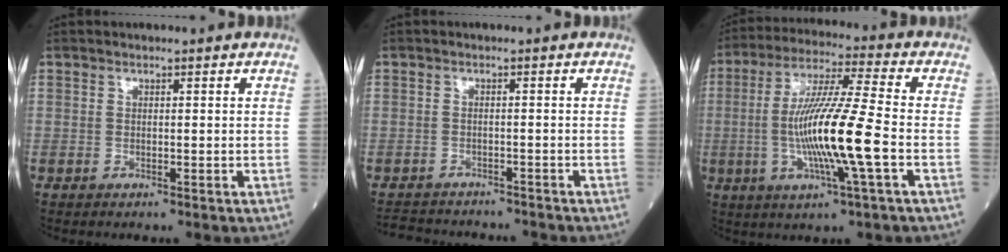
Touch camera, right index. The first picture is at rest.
{"total": 10.4, "force": [-9.8, 2.7, 2.1], "torque": [-0.042, 0.009, -0.134]}
{"total": 14.1, "force": [-2.8, -0.3, 13.9], "torque": [-0.269, -0.007, -0.057]}